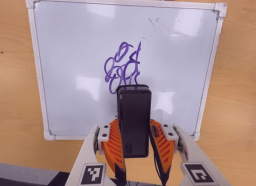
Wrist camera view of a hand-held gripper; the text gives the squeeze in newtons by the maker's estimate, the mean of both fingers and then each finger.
{"total": 8.7, "left": 7.2, "right": 10.1}